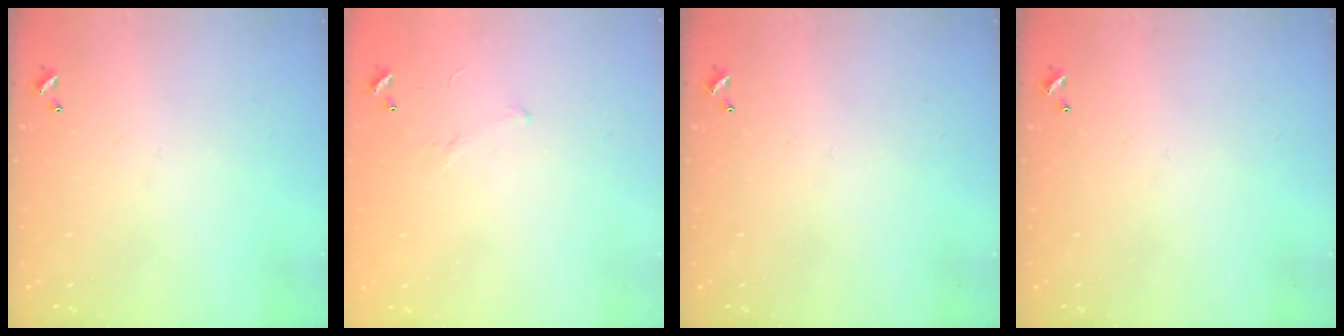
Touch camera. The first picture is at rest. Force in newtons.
{"total": 7.0, "press": 7.0, "slide": 0.7}
{"total": 0.0}
{"total": 0.0}